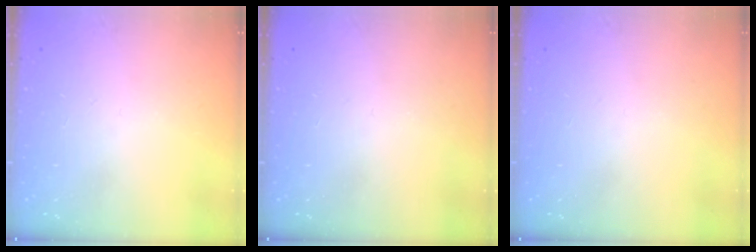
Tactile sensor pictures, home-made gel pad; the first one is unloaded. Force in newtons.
{"total": 0.0}
{"total": 0.0}